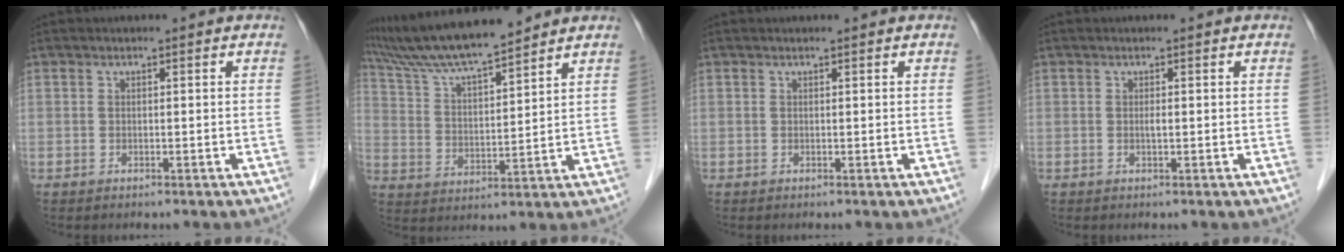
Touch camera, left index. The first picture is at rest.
{"total": 13.3, "force": [12.0, 0.3, 5.8], "torque": [-0.111, 0.018, 0.219]}
{"total": 0.6, "force": [0.6, 0.0, 0.2], "torque": [-0.005, 0.007, 0.011]}
{"total": 0.5, "force": [0.1, 0.1, 0.5], "torque": [-0.012, -0.001, 0.003]}